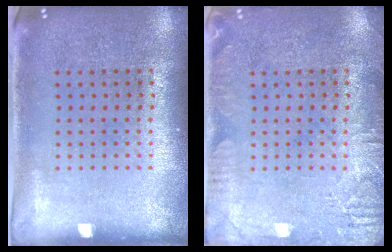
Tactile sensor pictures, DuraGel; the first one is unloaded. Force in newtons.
{"total": 2.6, "press": 2.5, "slide": 0.4}